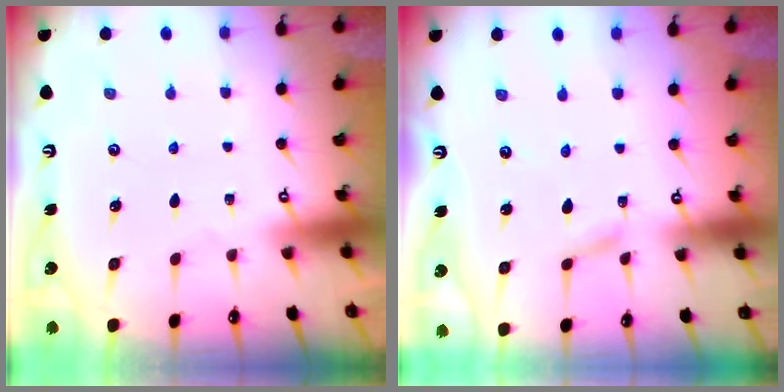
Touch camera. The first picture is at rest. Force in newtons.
{"total": 2.1, "press": 2.1, "slide": 0.2}